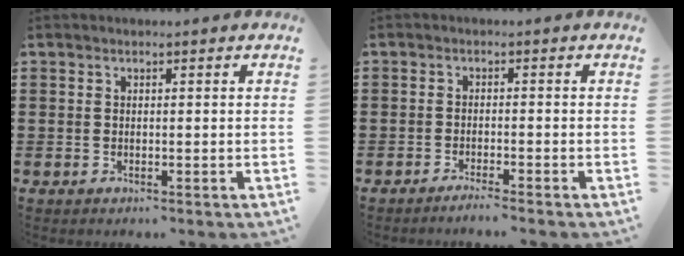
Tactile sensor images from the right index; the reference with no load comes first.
{"total": 1.7, "force": [-1.6, -0.3, 0.6], "torque": [-0.009, 0.001, -0.031]}